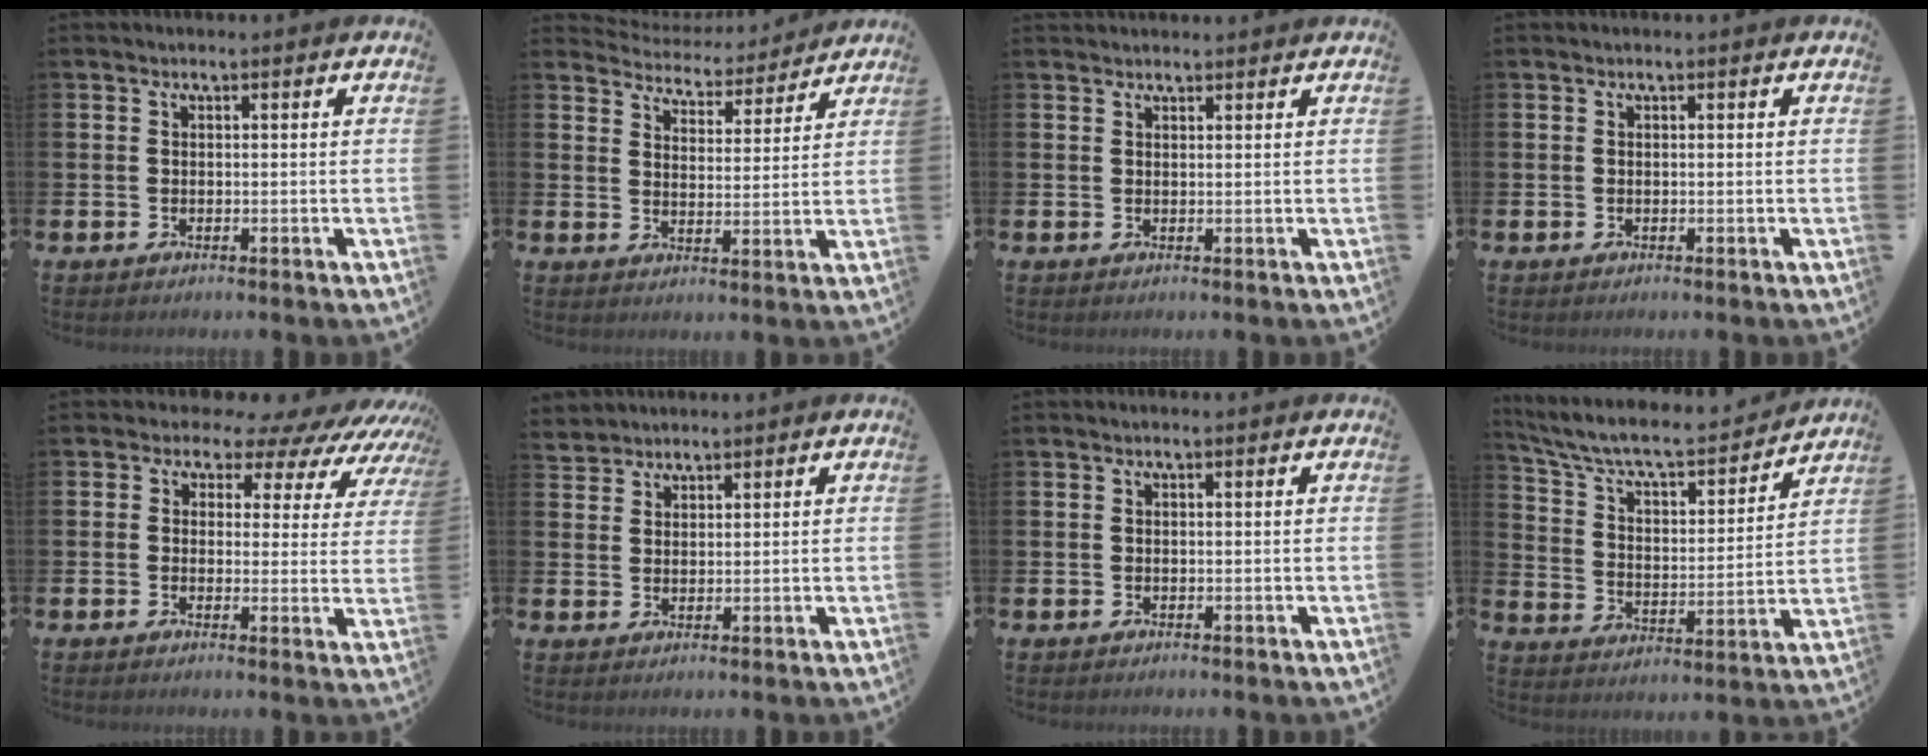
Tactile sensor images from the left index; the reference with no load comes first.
{"total": 4.7, "force": [4.6, 0.9, -0.2], "torque": [-0.017, -0.040, 0.079]}
{"total": 1.2, "force": [1.2, 0.3, 0.0], "torque": [0.007, -0.001, 0.021]}
{"total": 0.0}
{"total": 4.4, "force": [3.1, 2.9, 1.4], "torque": [-0.033, -0.036, 0.039]}
{"total": 2.8, "force": [2.7, 0.6, -0.6], "torque": [0.005, -0.008, 0.052]}
{"total": 0.0}
{"total": 8.1, "force": [7.2, 2.0, 3.1], "torque": [-0.099, -0.049, 0.121]}